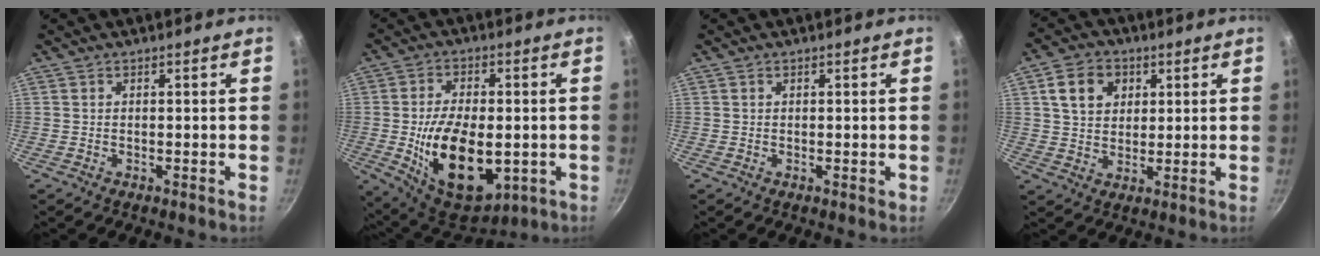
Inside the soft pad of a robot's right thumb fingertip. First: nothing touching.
{"total": 18.2, "force": [-2.7, 10.2, 14.9], "torque": [-0.230, -0.004, -0.029]}
{"total": 0.7, "force": [0.2, 0.3, 0.5], "torque": [-0.003, 0.001, 0.002]}
{"total": 8.5, "force": [2.8, 6.8, 4.4], "torque": [-0.056, 0.005, 0.045]}